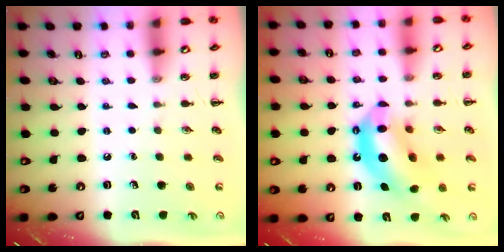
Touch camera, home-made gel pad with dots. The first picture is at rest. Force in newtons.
{"total": 13.8, "press": 13.3, "slide": 3.7}